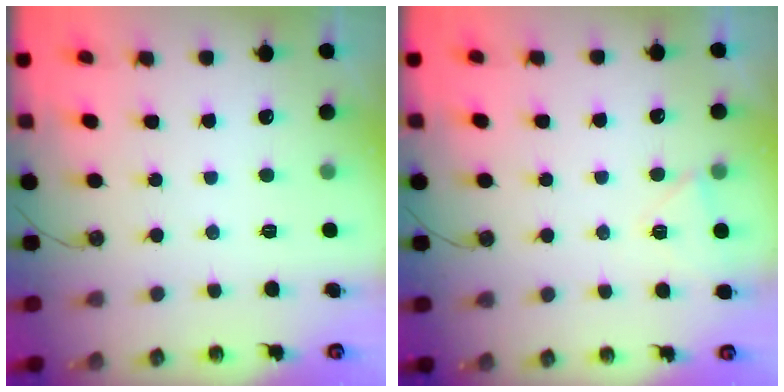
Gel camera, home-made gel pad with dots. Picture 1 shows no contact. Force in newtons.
{"total": 4.5, "press": 3.8, "slide": 2.4}